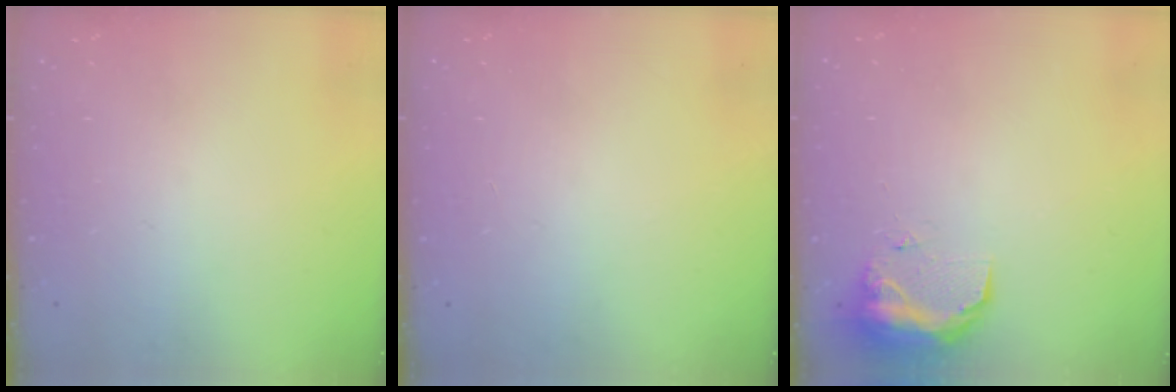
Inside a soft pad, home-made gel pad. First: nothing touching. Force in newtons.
{"total": 0.9, "press": 0.0, "slide": 0.9}
{"total": 9.6, "press": 9.6, "slide": 0.5}